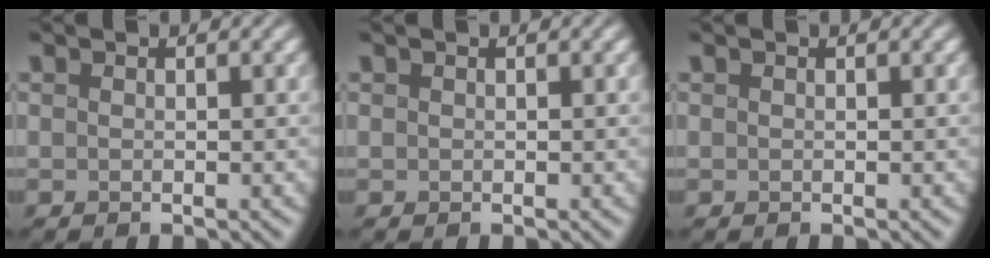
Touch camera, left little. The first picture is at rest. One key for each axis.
{"total": 0.0}
{"total": 0.0}